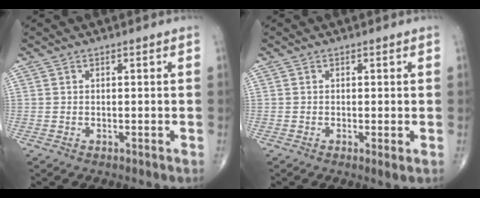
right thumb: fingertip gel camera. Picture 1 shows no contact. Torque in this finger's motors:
{"motor_torque": [-0.29, -0.01, 0.01, 0.06, -0.03]}